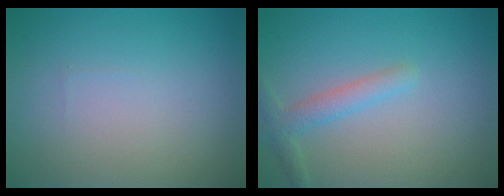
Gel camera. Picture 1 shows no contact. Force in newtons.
{"total": 2.2, "press": 2.2, "slide": 0.1}